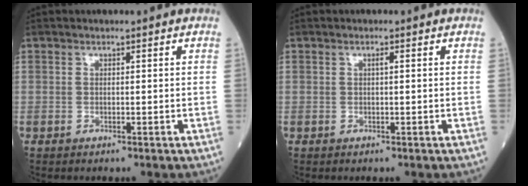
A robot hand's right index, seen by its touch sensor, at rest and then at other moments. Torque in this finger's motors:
{"motor_torque": [-0.02, 0.00, -0.03, 0.02]}